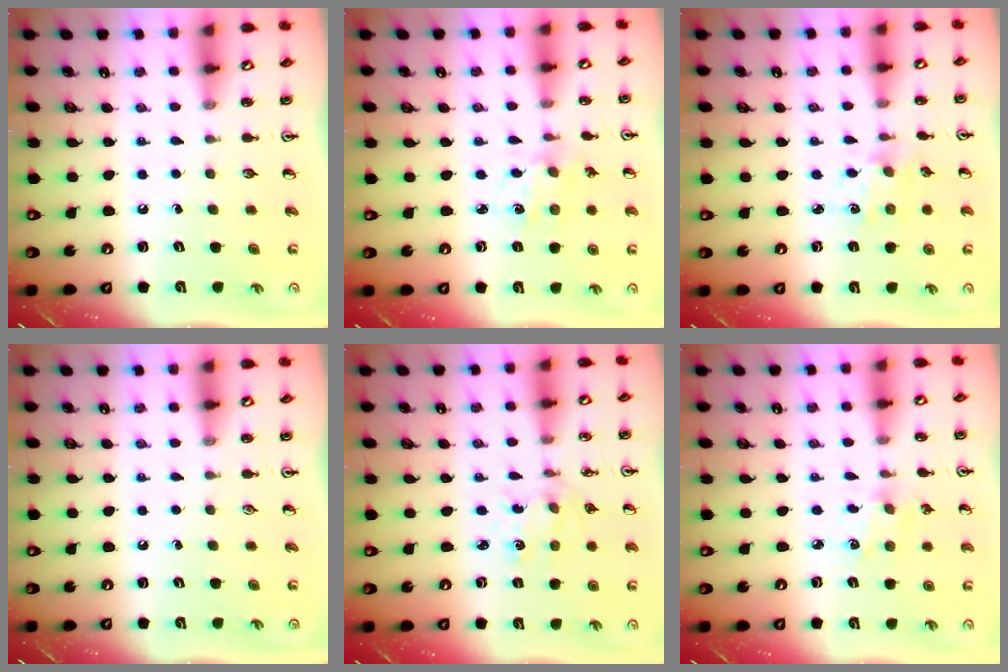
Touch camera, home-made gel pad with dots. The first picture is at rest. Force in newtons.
{"total": 1.3, "press": 1.3, "slide": 0.1}
{"total": 2.0, "press": 2.0, "slide": 0.5}
{"total": 0.0}
{"total": 1.4, "press": 1.4, "slide": 0.2}
{"total": 1.8, "press": 1.8, "slide": 0.3}